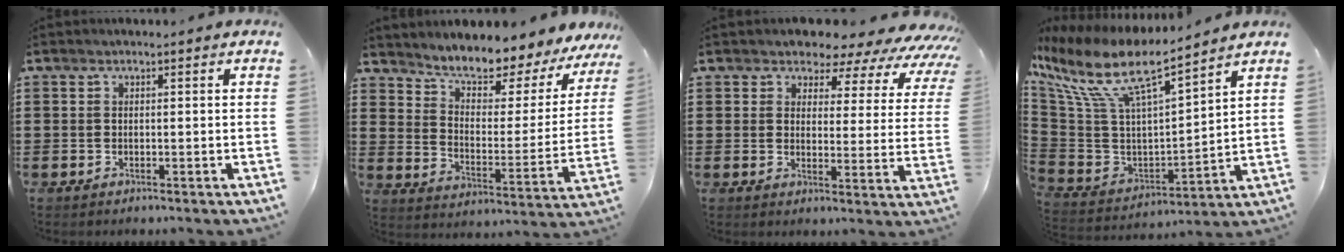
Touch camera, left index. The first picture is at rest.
{"total": 6.0, "force": [5.6, 1.1, 1.8], "torque": [-0.050, -0.052, 0.088]}
{"total": 4.8, "force": [4.2, 2.1, 1.2], "torque": [-0.043, -0.026, 0.067]}
{"total": 12.2, "force": [7.6, 3.2, 9.0], "torque": [-0.200, -0.043, 0.127]}